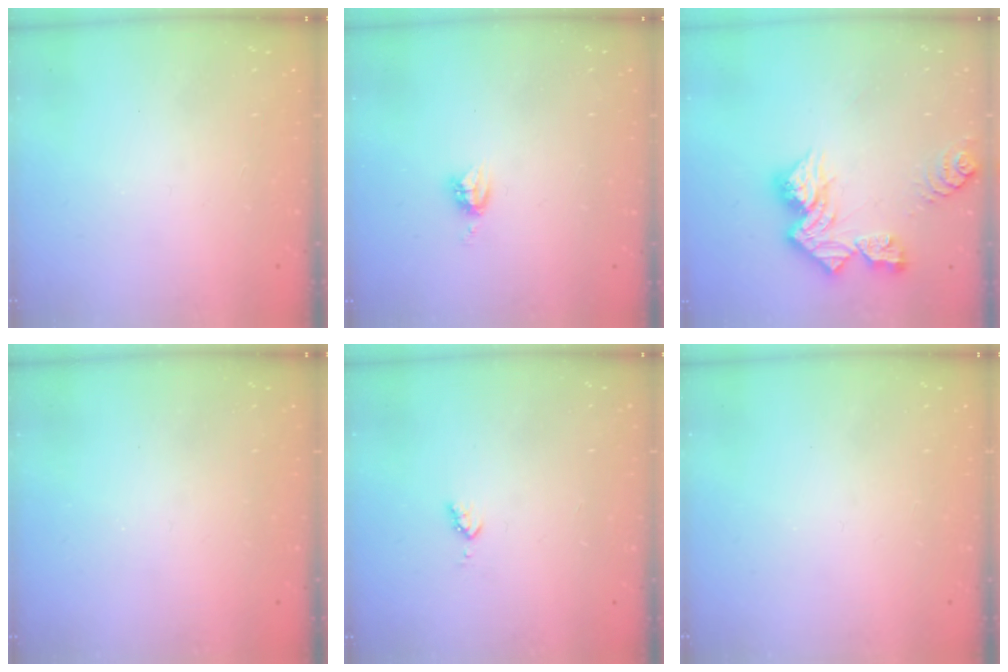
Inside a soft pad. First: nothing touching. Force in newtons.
{"total": 4.4, "press": 4.4, "slide": 0.2}
{"total": 12.6, "press": 12.6, "slide": 1.3}
{"total": 0.0}
{"total": 3.6, "press": 3.5, "slide": 0.4}
{"total": 0.0}